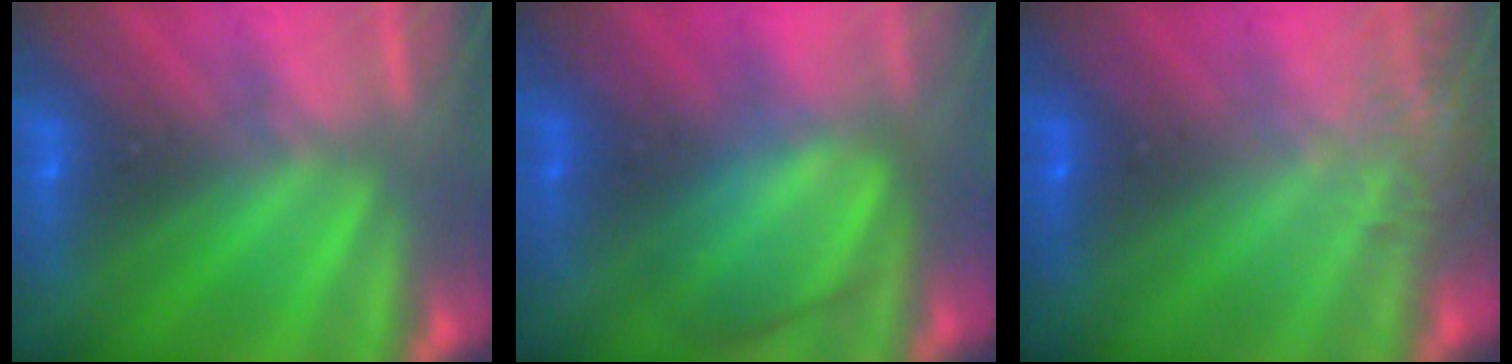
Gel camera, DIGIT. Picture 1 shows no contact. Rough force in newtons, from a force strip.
{"total": 2.9}
{"total": 7.2}